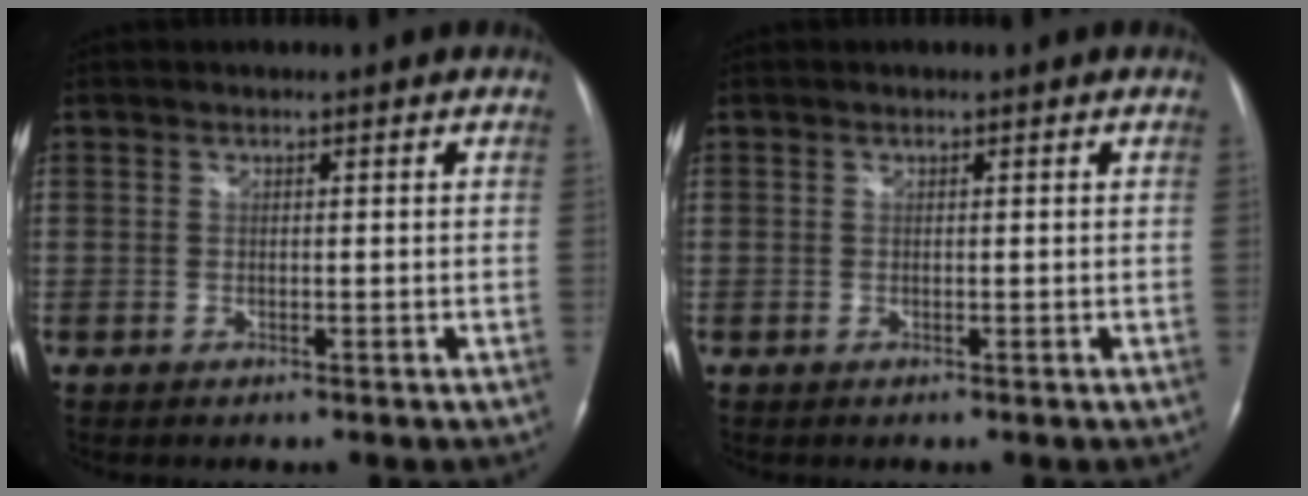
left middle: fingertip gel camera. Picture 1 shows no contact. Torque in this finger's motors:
{"motor_torque": [-0.01, 0.00, 0.03, 0.00]}